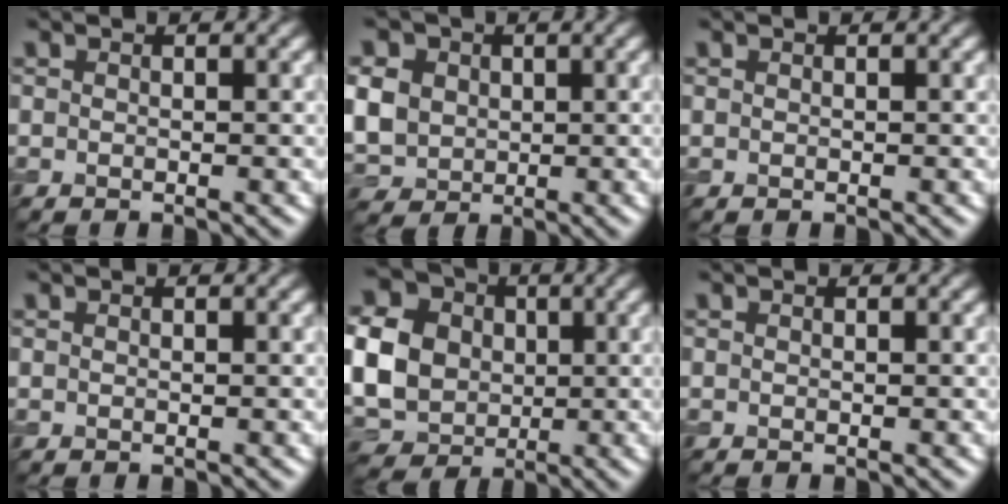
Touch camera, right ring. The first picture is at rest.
{"total": 7.7, "force": [1.5, 6.5, 3.9], "torque": [-0.105, 0.021, 0.021]}
{"total": 0.0}
{"total": 0.0}
{"total": 10.2, "force": [0.1, 8.6, 5.5], "torque": [-0.142, -0.002, -0.007]}
{"total": 0.0}